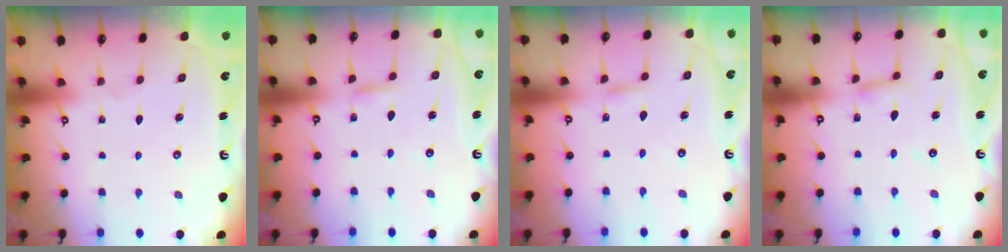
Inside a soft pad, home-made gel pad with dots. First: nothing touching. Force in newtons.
{"total": 2.1, "press": 2.1, "slide": 0.1}
{"total": 1.8, "press": 1.8, "slide": 0.1}
{"total": 5.3, "press": 5.2, "slide": 0.4}